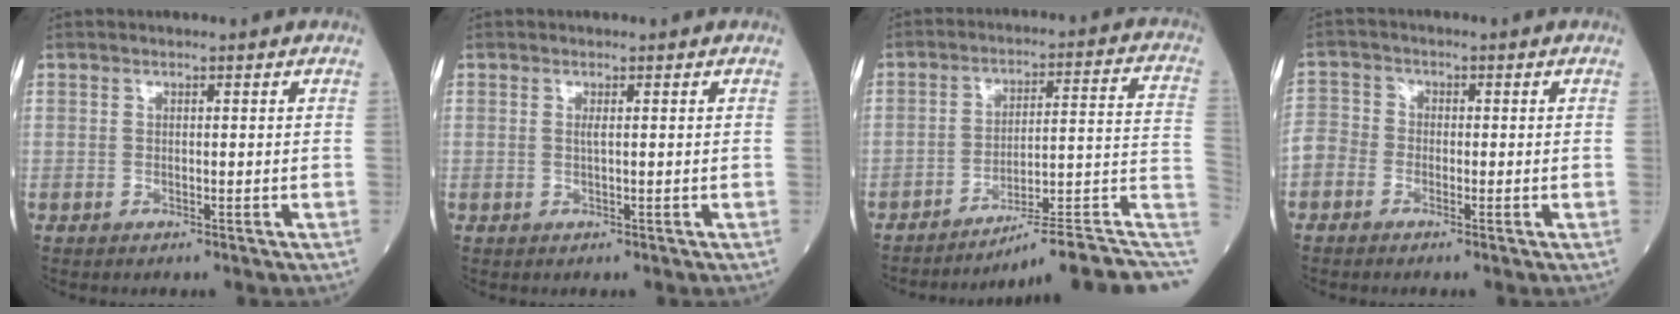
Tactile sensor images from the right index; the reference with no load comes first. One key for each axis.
{"total": 0.6, "fx": 0.2, "fy": -0.1, "fz": 0.6, "tx": -0.016, "ty": -0.001, "tz": 0.002}
{"total": 15.5, "fx": -13.5, "fy": -0.9, "fz": 7.6, "tx": -0.048, "ty": 0.041, "tz": -0.191}
{"total": 4.3, "fx": -2.0, "fy": 3.6, "fz": 1.2, "tx": -0.028, "ty": 0.013, "tz": -0.050}